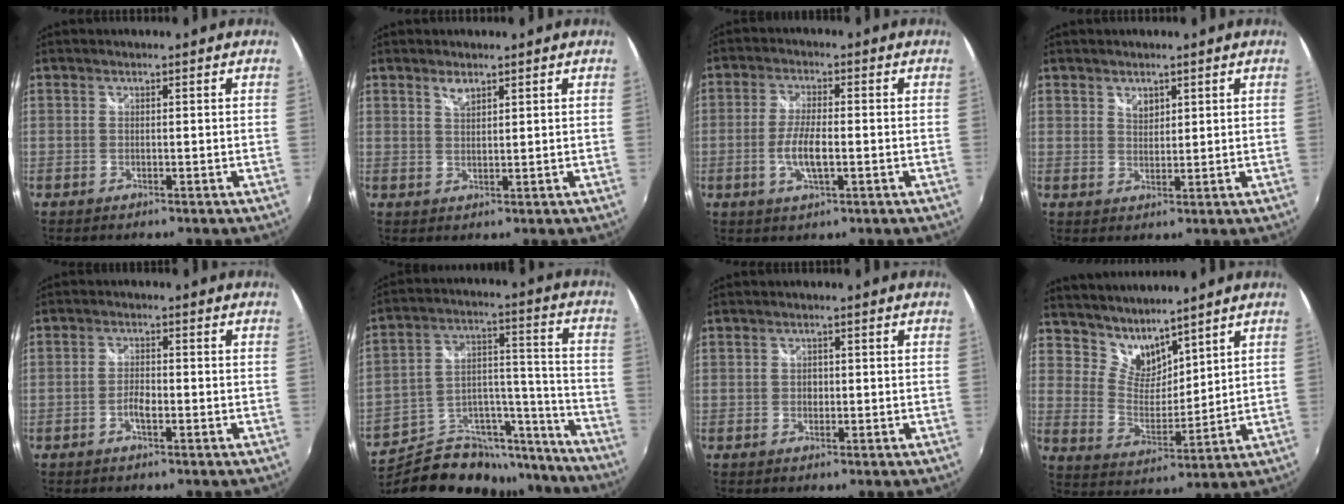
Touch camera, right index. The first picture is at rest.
{"total": 2.1, "force": [1.6, 0.8, 1.2], "torque": [-0.020, 0.001, 0.028]}
{"total": 6.3, "force": [-1.6, 1.7, 5.8], "torque": [-0.120, -0.003, -0.030]}
{"total": 2.7, "force": [1.6, 1.9, 1.0], "torque": [-0.009, 0.002, 0.029]}
{"total": 2.7, "force": [-1.3, 0.9, 2.2], "torque": [-0.048, 0.002, -0.027]}
{"total": 22.9, "force": [-18.2, 11.2, 8.1], "torque": [-0.148, 0.065, -0.257]}
{"total": 1.4, "force": [-0.2, 1.2, 0.6], "torque": [-0.008, 0.001, -0.005]}
{"total": 8.0, "force": [7.1, 2.9, 2.2], "torque": [-0.036, -0.005, 0.138]}